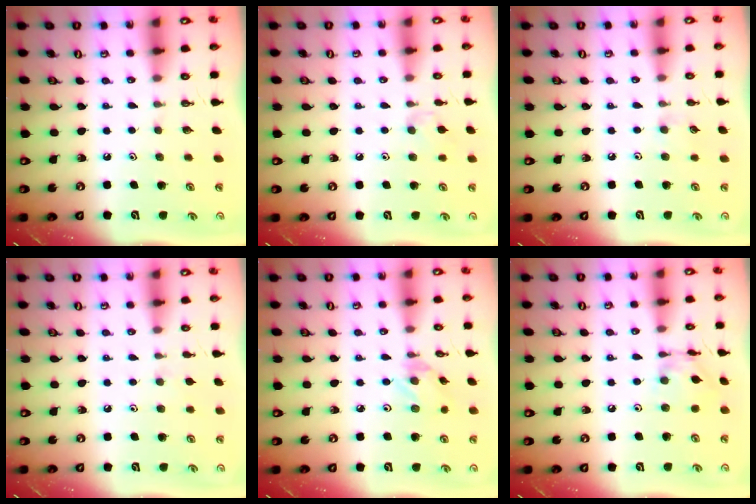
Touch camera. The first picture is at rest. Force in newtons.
{"total": 5.3, "press": 5.2, "slide": 0.7}
{"total": 4.7, "press": 4.6, "slide": 0.7}
{"total": 4.2, "press": 4.1, "slide": 0.6}
{"total": 1.3, "press": 1.3, "slide": 0.1}
{"total": 7.7, "press": 7.6, "slide": 0.4}